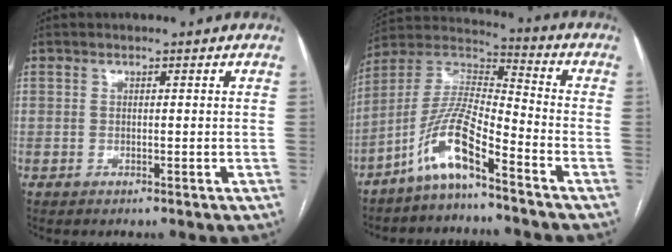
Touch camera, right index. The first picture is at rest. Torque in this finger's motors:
{"motor_torque": [1.08, -0.83, 0.39, 0.18]}